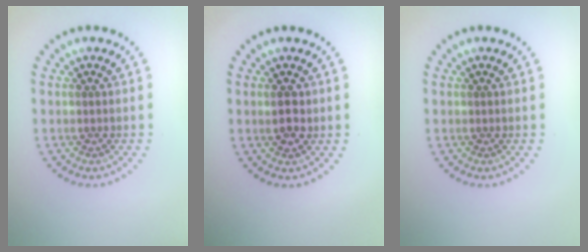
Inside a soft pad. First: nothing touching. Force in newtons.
{"total": 2.1, "press": 2.1, "slide": 0.2}
{"total": 0.0}